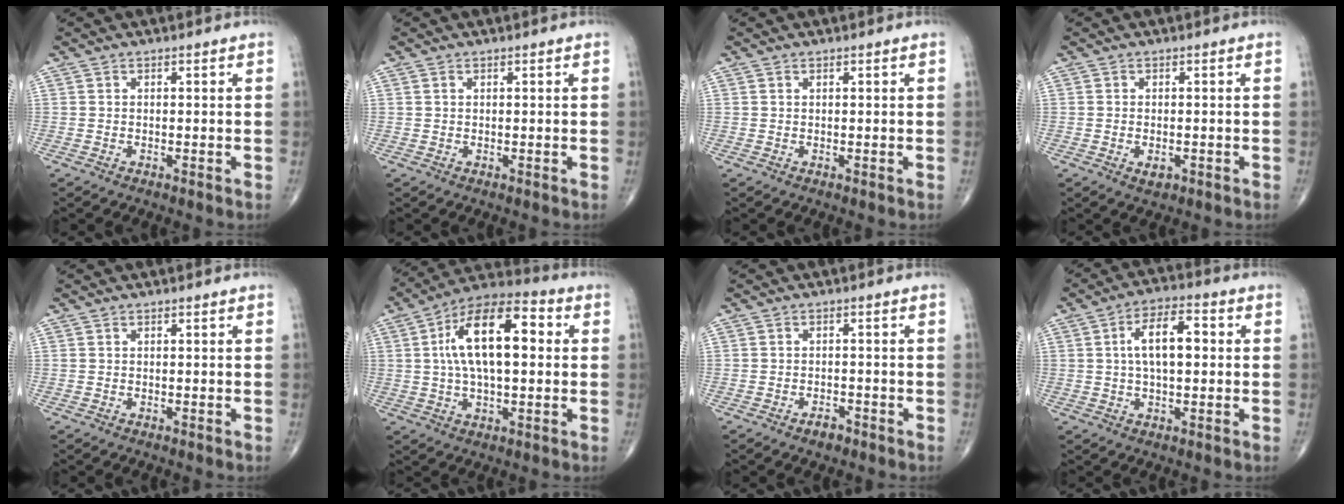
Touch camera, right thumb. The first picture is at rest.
{"total": 0.6, "force": [0.3, 0.4, 0.3], "torque": [-0.004, 0.000, 0.005]}
{"total": 0.0}
{"total": 2.1, "force": [-0.7, 1.3, 1.5], "torque": [-0.017, 0.000, -0.008]}
{"total": 0.0}
{"total": 17.9, "force": [2.8, 8.3, 15.5], "torque": [-0.259, 0.027, 0.039]}
{"total": 2.1, "force": [-1.5, 1.1, 1.0], "torque": [-0.015, 0.006, -0.021]}
{"total": 9.8, "force": [1.3, 4.7, 8.6], "torque": [-0.139, 0.018, 0.017]}